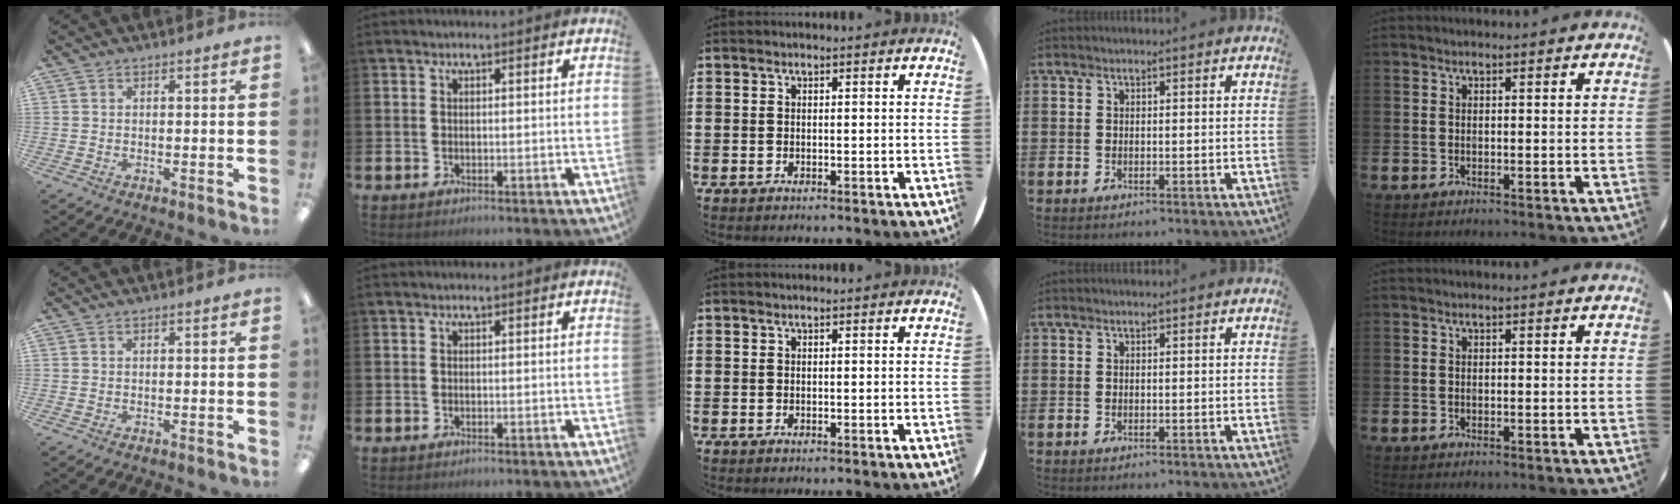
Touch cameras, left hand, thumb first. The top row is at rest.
{}